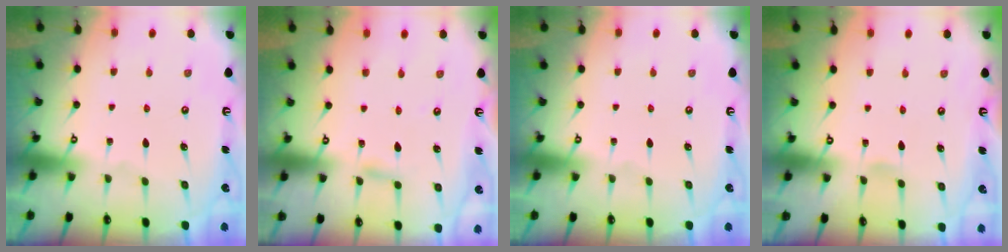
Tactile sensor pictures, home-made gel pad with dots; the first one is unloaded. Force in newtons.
{"total": 3.0, "press": 2.9, "slide": 0.4}
{"total": 0.0}
{"total": 2.5, "press": 2.5, "slide": 0.2}